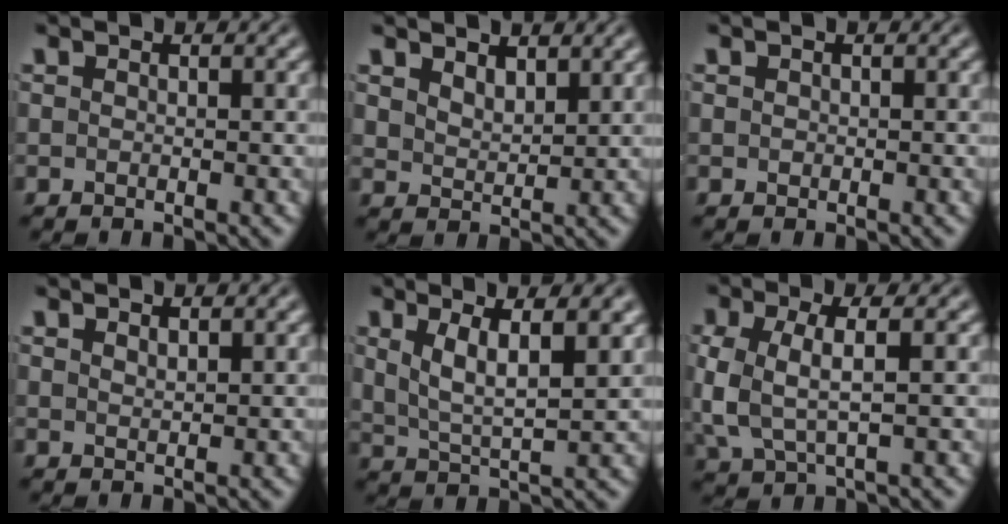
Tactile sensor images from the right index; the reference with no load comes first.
{"total": 2.3, "force": [2.2, 0.2, 0.5], "torque": [-0.007, -0.012, 0.048]}
{"total": 0.0}
{"total": 1.3, "force": [1.0, -0.9, 0.0], "torque": [0.009, -0.006, 0.027]}
{"total": 4.2, "force": [1.4, 1.6, 3.6], "torque": [-0.059, -0.015, 0.035]}
{"total": 4.4, "force": [0.0, 2.5, 3.6], "torque": [-0.095, -0.019, 0.015]}